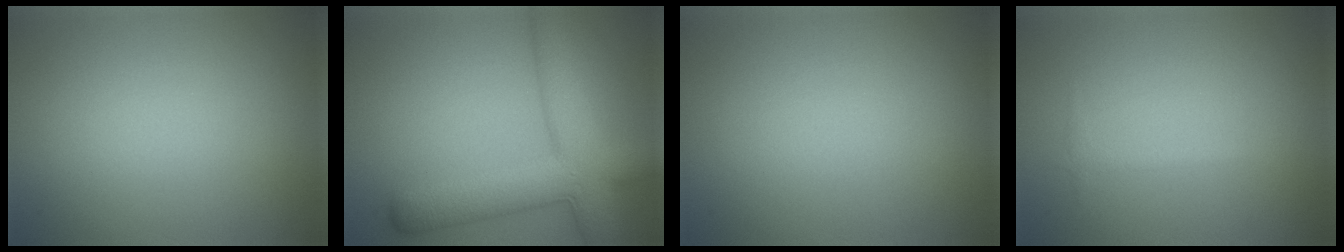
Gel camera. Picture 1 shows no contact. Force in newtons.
{"total": 8.0, "press": 8.0, "slide": 0.4}
{"total": 0.0}
{"total": 0.6, "press": 0.6, "slide": 0.1}